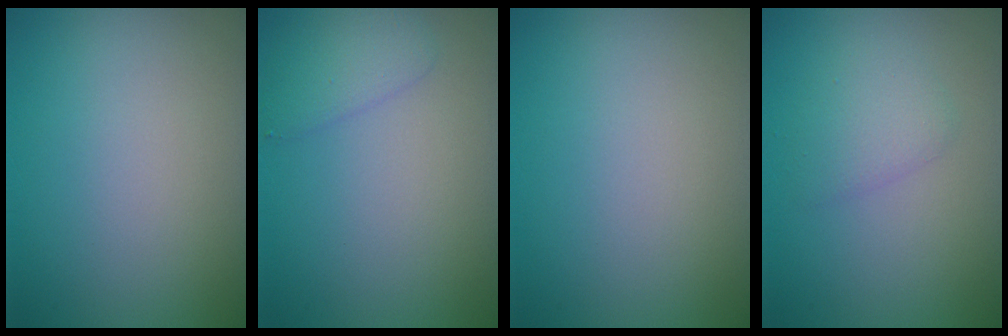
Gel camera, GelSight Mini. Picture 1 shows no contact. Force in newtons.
{"total": 1.9, "press": 1.9, "slide": 0.1}
{"total": 0.0}
{"total": 1.8, "press": 1.8, "slide": 0.1}